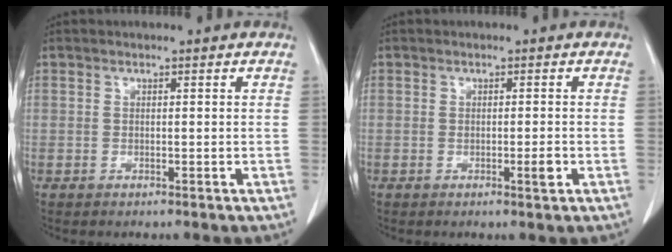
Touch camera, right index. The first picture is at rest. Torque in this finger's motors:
{"motor_torque": [0.19, -0.14, 0.08, 0.02]}